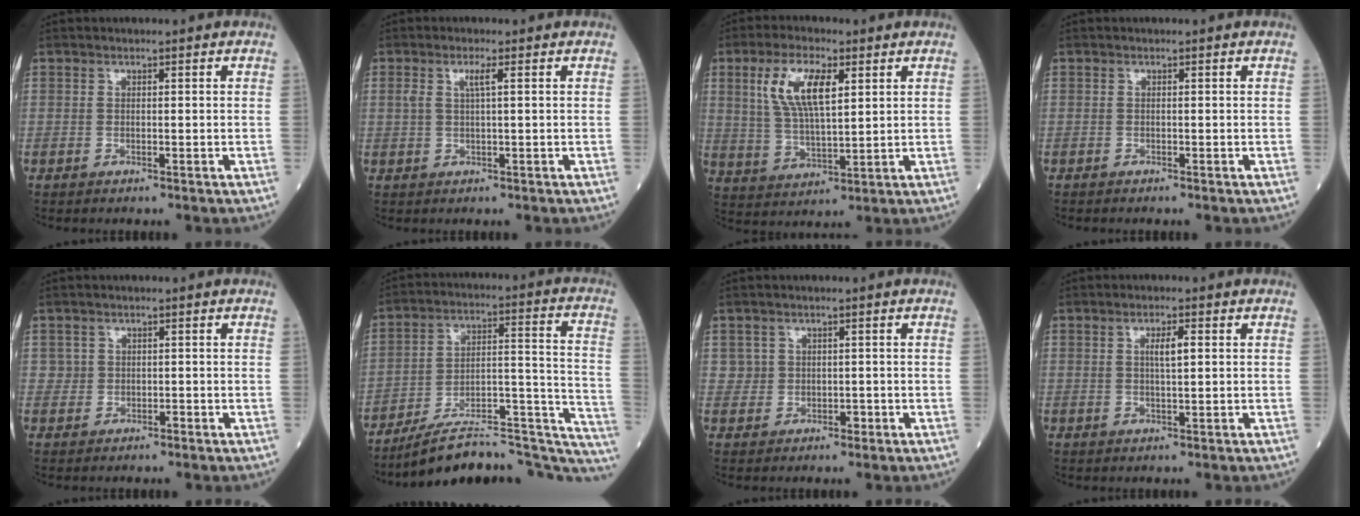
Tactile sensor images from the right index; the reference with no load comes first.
{"total": 2.2, "force": [0.8, 0.1, 2.1], "torque": [-0.047, 0.004, 0.016]}
{"total": 9.6, "force": [3.6, 3.1, 8.4], "torque": [-0.178, 0.010, 0.074]}
{"total": 0.0}
{"total": 1.3, "force": [0.1, 1.3, 0.0], "torque": [0.005, 0.004, 0.000]}
{"total": 23.1, "force": [-20.0, 5.0, 10.5], "torque": [-0.081, 0.056, -0.284]}
{"total": 2.2, "force": [0.3, 2.2, 0.2], "torque": [0.001, 0.004, 0.007]}
{"total": 2.8, "force": [0.7, 0.2, 2.6], "torque": [-0.050, 0.002, 0.013]}